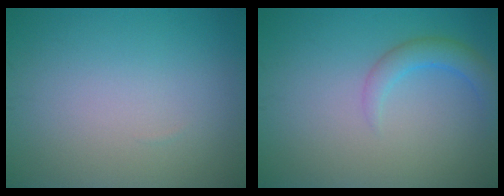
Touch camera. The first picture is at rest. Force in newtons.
{"total": 2.4, "press": 2.4, "slide": 0.3}